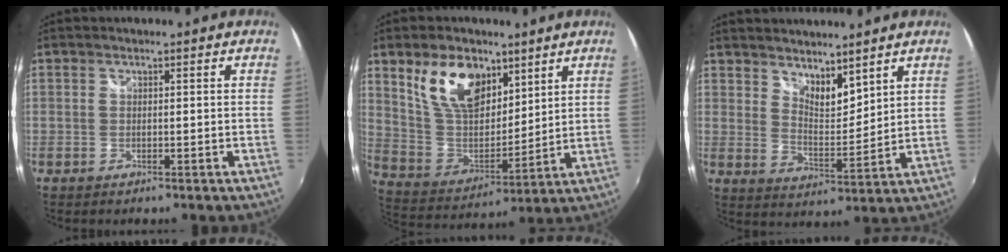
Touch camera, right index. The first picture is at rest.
{"total": 15.4, "force": [8.6, 8.8, 9.3], "torque": [-0.184, 0.010, 0.170]}
{"total": 7.1, "force": [5.8, 2.4, 3.2], "torque": [-0.041, -0.005, 0.103]}